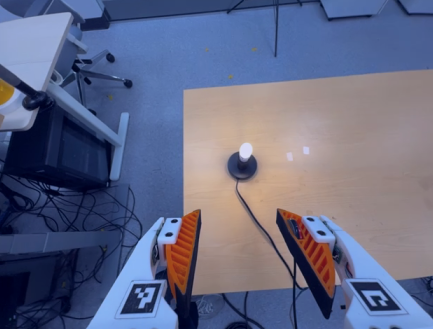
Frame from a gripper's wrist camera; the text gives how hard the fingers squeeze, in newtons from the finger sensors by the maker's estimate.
{"total": 0.0}